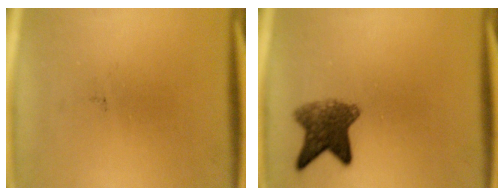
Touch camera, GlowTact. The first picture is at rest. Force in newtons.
{"total": 6.5}